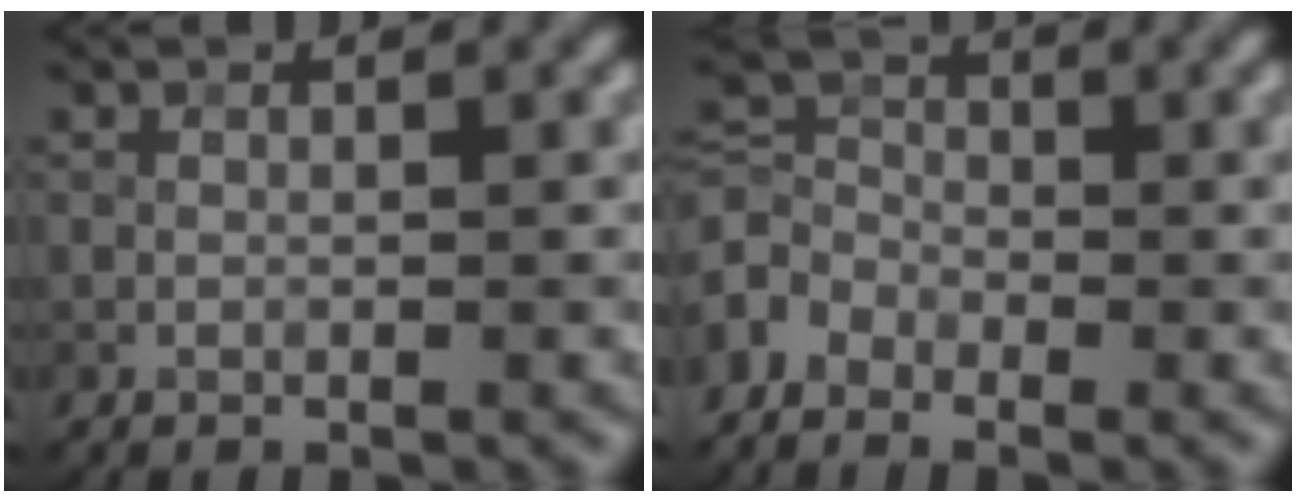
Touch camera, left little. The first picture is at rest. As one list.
[{"total": 2.9, "force": [-2.1, 1.8, 0.8], "torque": [-0.023, 0.005, -0.058]}]